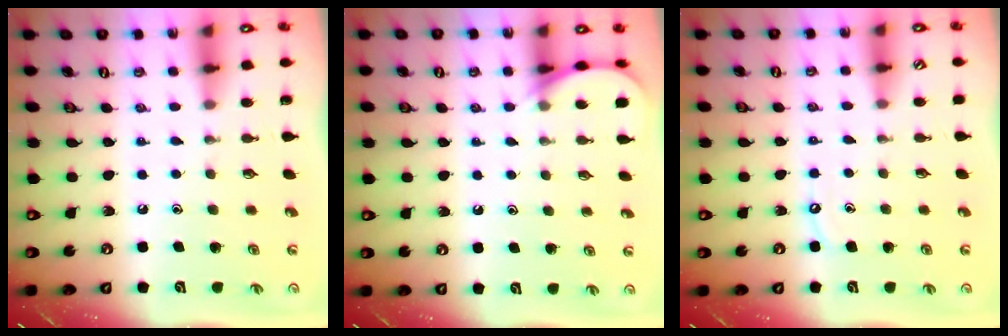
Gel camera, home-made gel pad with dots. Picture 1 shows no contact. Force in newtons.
{"total": 6.1, "press": 6.0, "slide": 0.7}
{"total": 4.5, "press": 4.4, "slide": 0.6}